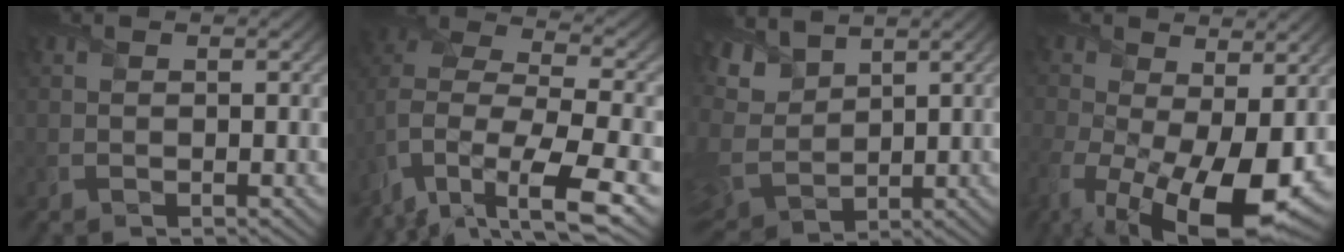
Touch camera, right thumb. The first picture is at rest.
{"total": 13.7, "force": [-5.9, 6.8, 10.3], "torque": [-0.243, -0.026, -0.066]}
{"total": 7.8, "force": [5.1, 4.0, 4.5], "torque": [-0.139, 0.017, 0.094]}
{"total": 15.8, "force": [-5.0, 7.8, 12.8], "torque": [-0.254, -0.056, -0.061]}